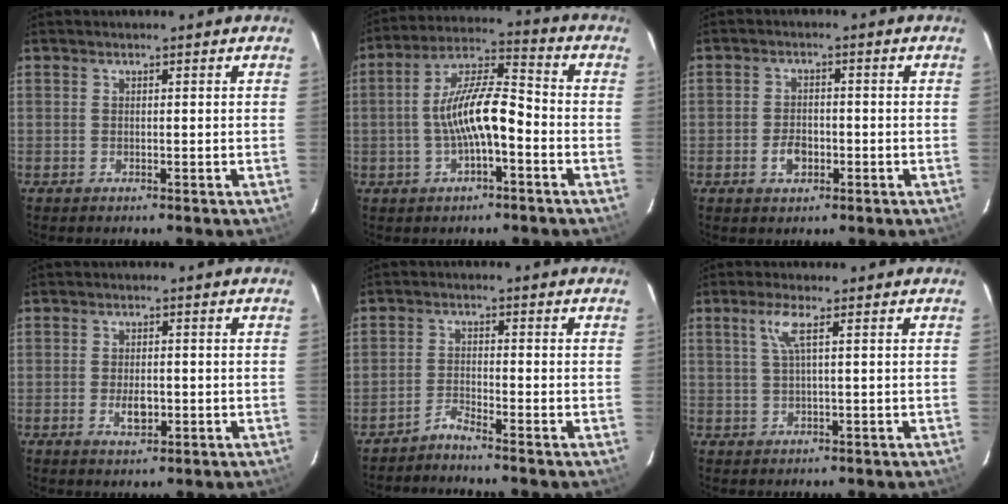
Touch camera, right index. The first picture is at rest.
{"total": 11.2, "force": [-2.8, 3.1, 10.3], "torque": [-0.198, 0.018, -0.051]}
{"total": 4.0, "force": [-1.5, 2.6, 2.6], "torque": [-0.048, 0.003, -0.022]}
{"total": 3.7, "force": [-0.9, 2.0, 3.0], "torque": [-0.054, -0.005, -0.012]}
{"total": 2.3, "force": [-2.2, -0.6, 0.4], "torque": [-0.028, 0.005, -0.046]}
{"total": 3.4, "force": [1.2, -0.3, 3.1], "torque": [-0.064, 0.003, 0.026]}